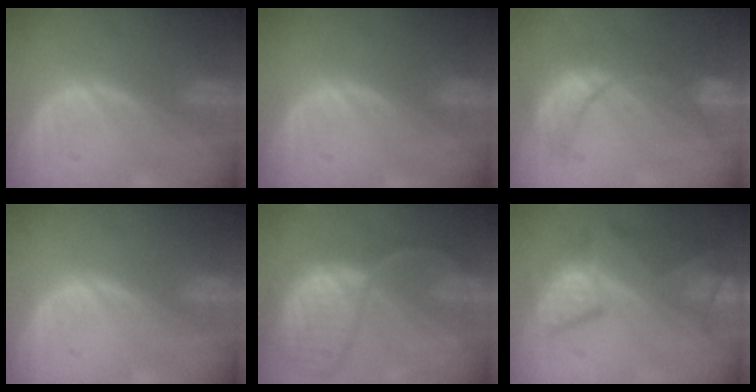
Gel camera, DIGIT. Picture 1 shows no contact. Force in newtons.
{"total": 0.0}
{"total": 8.1, "press": 8.1, "slide": 0.9}
{"total": 0.0}
{"total": 12.1, "press": 9.9, "slide": 7.0}
{"total": 10.0, "press": 8.6, "slide": 5.1}